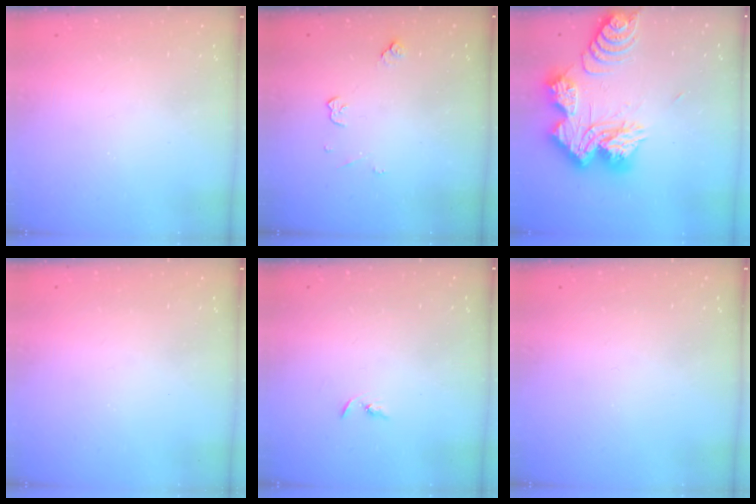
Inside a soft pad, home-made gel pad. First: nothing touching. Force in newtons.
{"total": 4.8, "press": 4.7, "slide": 0.7}
{"total": 22.4, "press": 22.3, "slide": 1.9}
{"total": 0.0}
{"total": 2.2, "press": 2.2, "slide": 0.2}
{"total": 0.0}